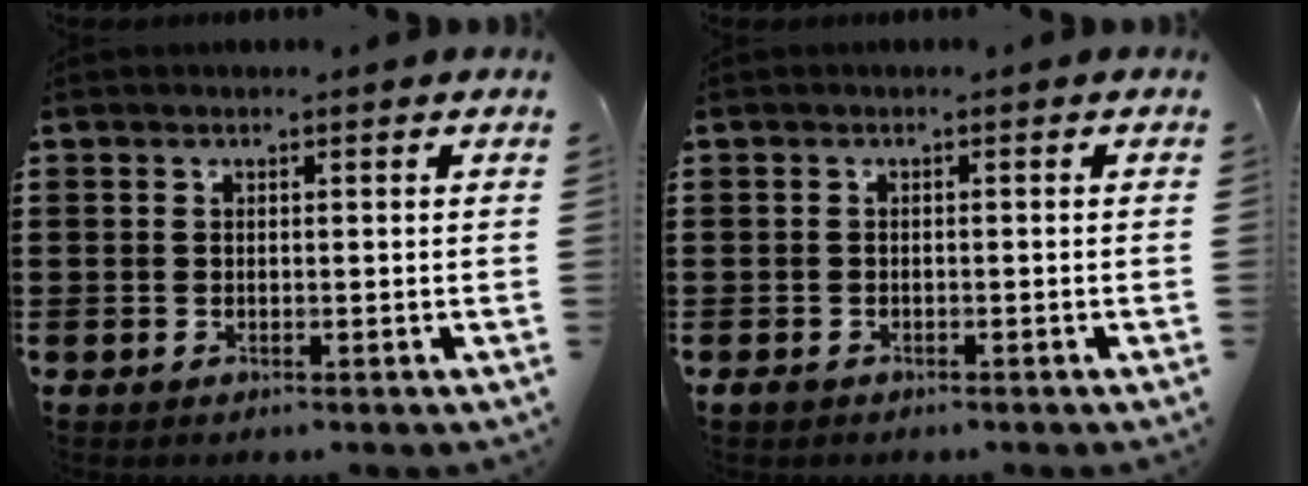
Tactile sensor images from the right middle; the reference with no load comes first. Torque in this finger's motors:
{"motor_torque": [1.26, 0.20, 0.13, 0.03]}